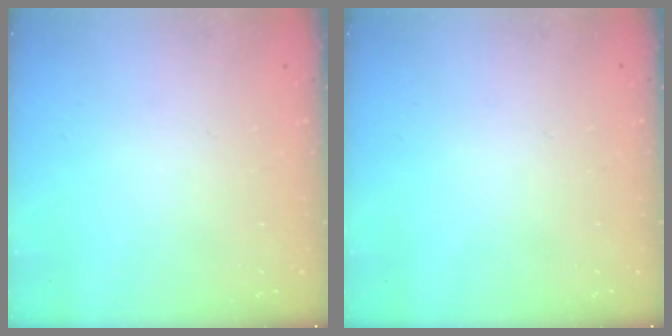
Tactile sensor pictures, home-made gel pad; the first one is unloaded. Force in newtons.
{"total": 0.0}